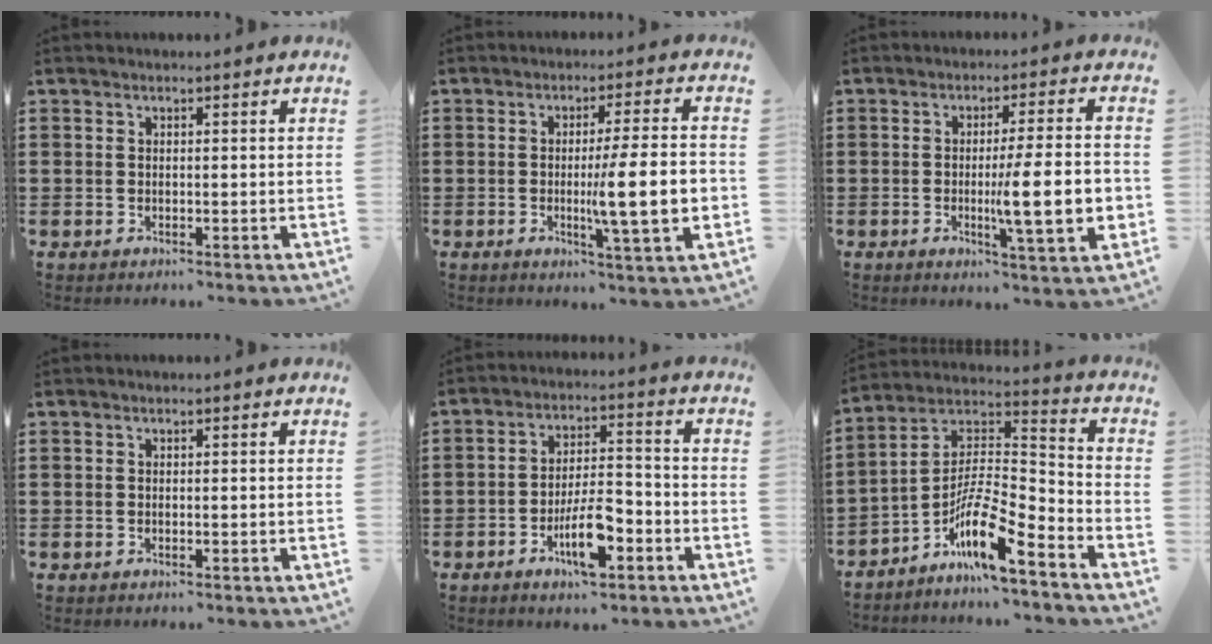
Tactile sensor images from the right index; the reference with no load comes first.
{"total": 11.4, "force": [-1.3, 1.4, 11.2], "torque": [-0.171, -0.015, -0.026]}
{"total": 11.8, "force": [-1.4, 2.0, 11.5], "torque": [-0.173, -0.014, -0.026]}
{"total": 0.0}
{"total": 8.6, "force": [-4.1, 2.9, 7.0], "torque": [-0.136, 0.003, -0.075]}
{"total": 11.3, "force": [-7.8, 2.0, 7.9], "torque": [-0.155, -0.002, -0.153]}